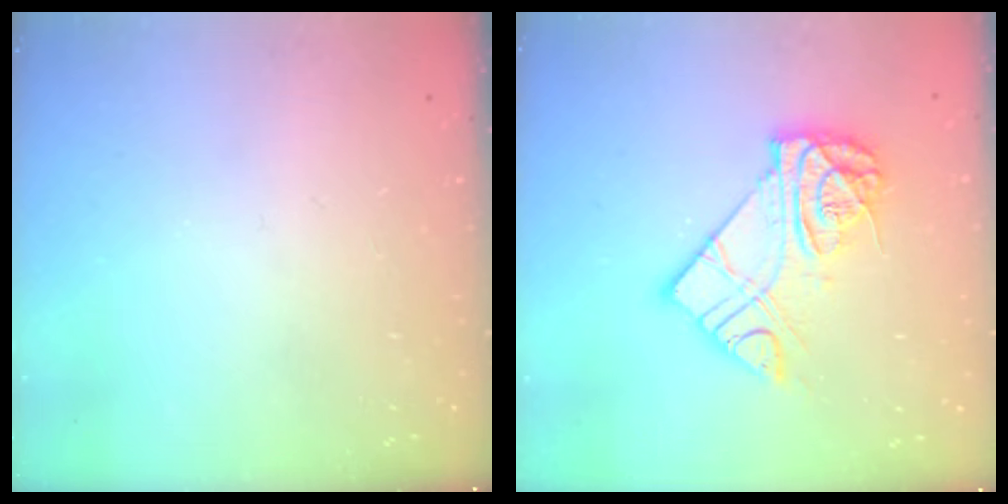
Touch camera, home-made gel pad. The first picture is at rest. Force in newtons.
{"total": 13.6, "press": 13.6, "slide": 1.1}